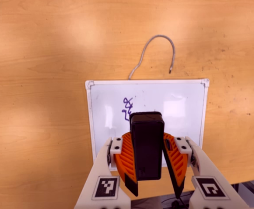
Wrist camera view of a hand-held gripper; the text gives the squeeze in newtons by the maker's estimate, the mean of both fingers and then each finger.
{"total": 9.8, "left": 9.9, "right": 9.7}